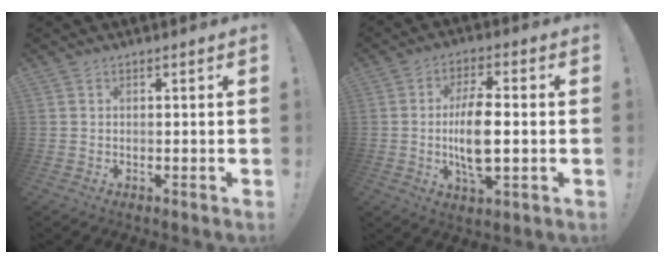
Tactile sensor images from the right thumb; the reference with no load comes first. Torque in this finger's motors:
{"motor_torque": [1.25, 1.31, 1.09, -0.01, 0.49]}